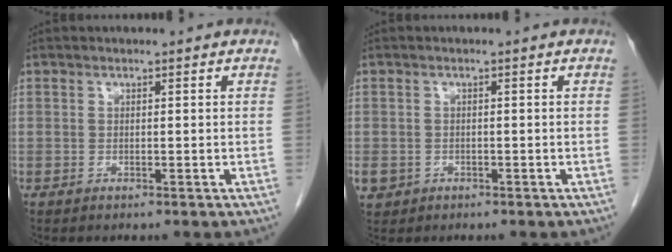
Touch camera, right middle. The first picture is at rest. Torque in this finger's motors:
{"motor_torque": [0.52, -0.43, 0.08, 0.07]}